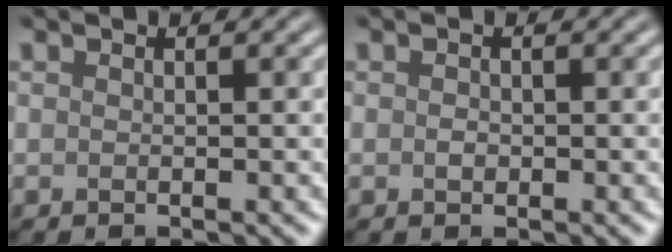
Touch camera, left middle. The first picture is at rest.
{"total": 0.7, "force": [-0.1, 0.6, 0.5], "torque": [-0.008, -0.001, -0.003]}